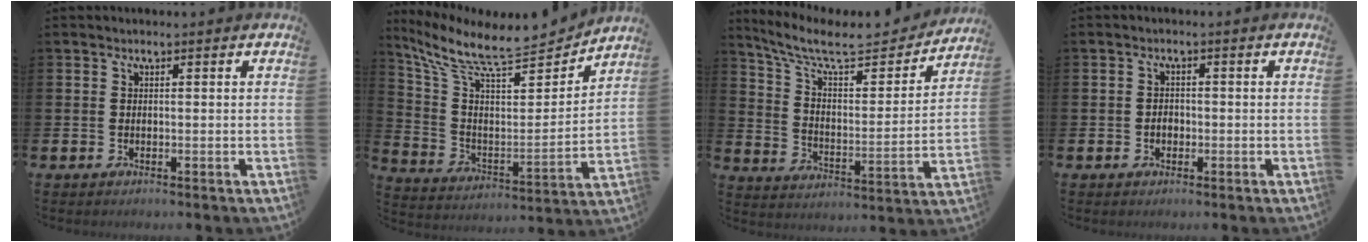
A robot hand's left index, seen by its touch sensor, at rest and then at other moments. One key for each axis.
{"total": 10.4, "fx": 8.9, "fy": 2.6, "fz": 4.6, "tx": -0.125, "ty": -0.062, "tz": 0.149}
{"total": 9.7, "fx": 8.2, "fy": 2.9, "fz": 4.3, "tx": -0.106, "ty": -0.054, "tz": 0.137}
{"total": 1.6, "fx": -0.5, "fy": 1.3, "fz": 0.8, "tx": -0.003, "ty": 0.000, "tz": -0.014}